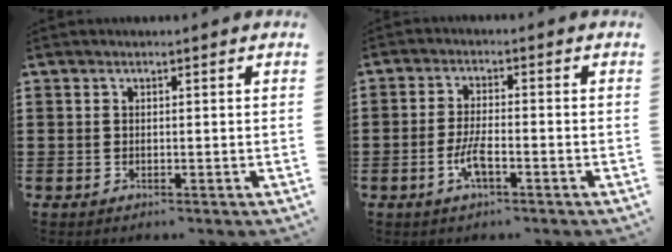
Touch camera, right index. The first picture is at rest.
{"total": 4.1, "force": [-1.7, 1.1, 3.6], "torque": [-0.081, -0.003, -0.037]}